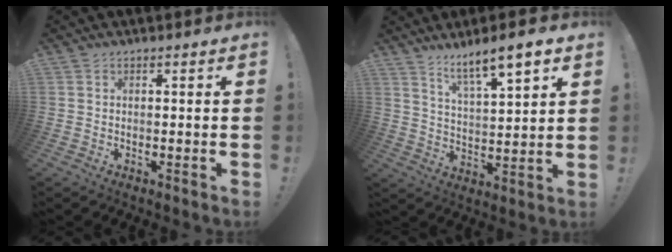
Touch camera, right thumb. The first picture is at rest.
{"total": 9.9, "force": [7.4, 1.5, 6.4], "torque": [-0.100, -0.047, 0.123]}